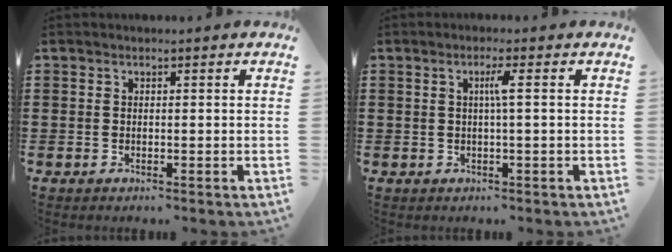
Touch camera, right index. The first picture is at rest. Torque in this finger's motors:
{"motor_torque": [0.42, -0.26, 0.05, 0.06]}